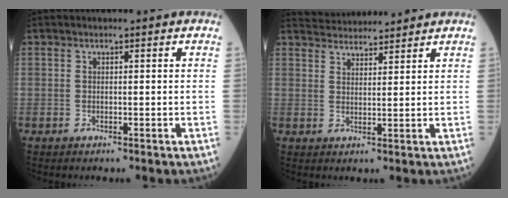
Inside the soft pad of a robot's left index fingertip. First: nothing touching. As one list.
[{"total": 6.3, "force": [6.2, 0.4, 0.7], "torque": [-0.020, 0.031, 0.099]}]